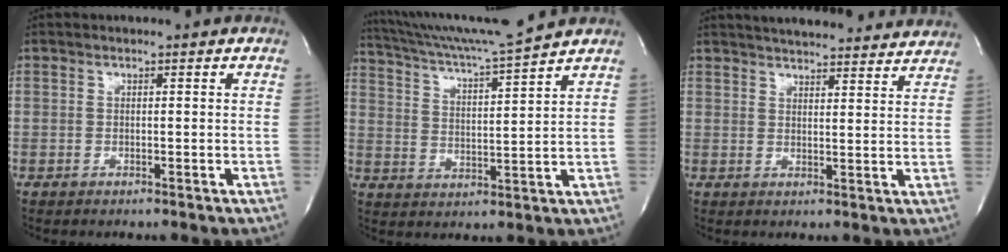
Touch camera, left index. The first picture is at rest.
{"total": 13.4, "force": [12.4, -2.5, 4.6], "torque": [-0.093, -0.011, 0.205]}
{"total": 20.1, "force": [18.7, 3.3, 6.6], "torque": [-0.098, 0.008, 0.233]}